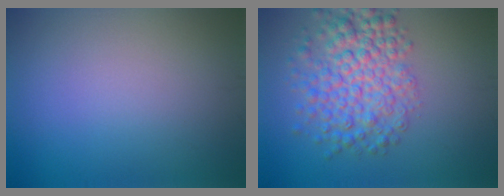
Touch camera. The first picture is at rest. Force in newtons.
{"total": 6.5, "press": 6.5, "slide": 0.2}